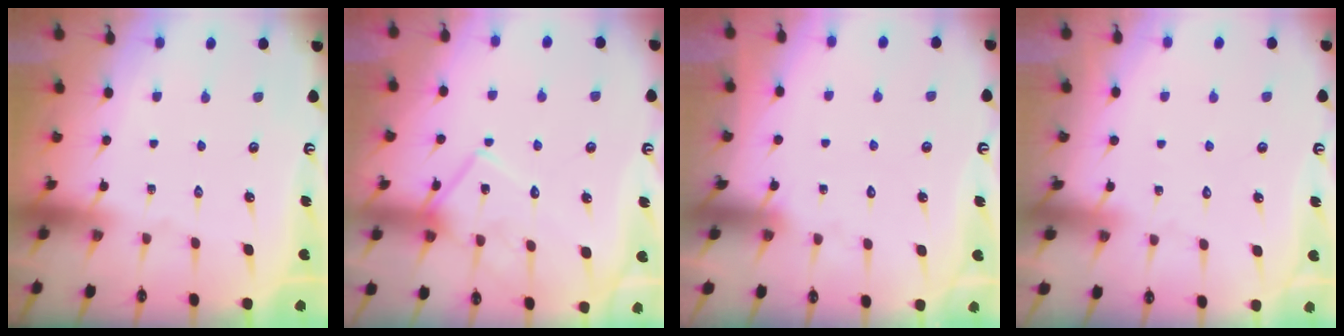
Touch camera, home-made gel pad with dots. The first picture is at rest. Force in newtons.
{"total": 13.3, "press": 13.2, "slide": 1.2}
{"total": 2.0, "press": 2.0, "slide": 0.0}
{"total": 4.0, "press": 4.0, "slide": 0.4}